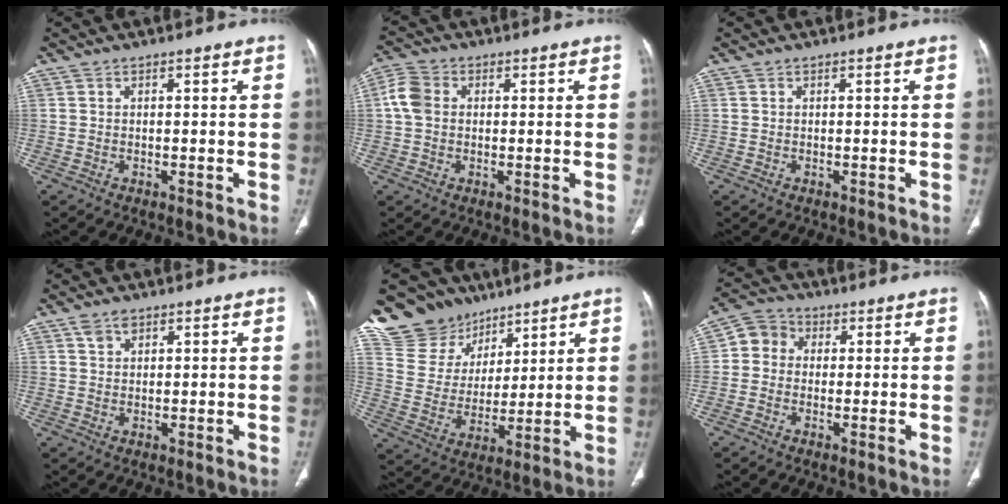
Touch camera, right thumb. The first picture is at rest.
{"total": 5.2, "force": [0.6, 4.0, 3.3], "torque": [-0.071, 0.015, 0.007]}
{"total": 0.0}
{"total": 2.5, "force": [1.5, 1.5, 1.2], "torque": [-0.017, -0.003, 0.030]}
{"total": 14.2, "force": [10.7, 9.1, 2.1], "torque": [-0.006, -0.047, 0.210]}
{"total": 5.6, "force": [0.6, 5.0, 2.5], "torque": [-0.028, 0.015, -0.004]}